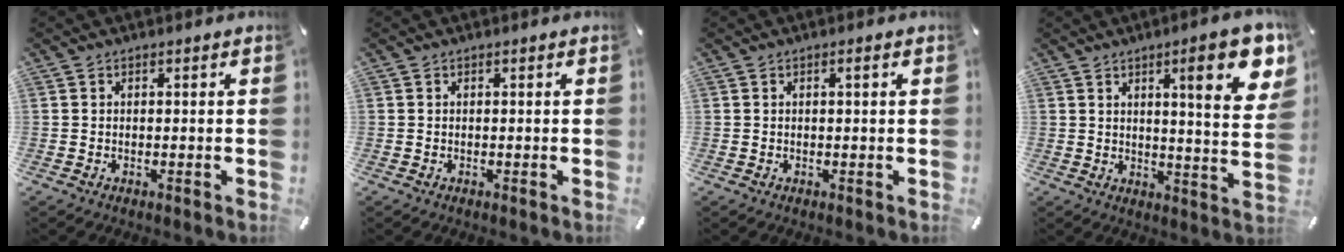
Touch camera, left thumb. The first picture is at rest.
{"total": 0.0}
{"total": 1.3, "force": [0.2, 0.1, 1.2], "torque": [-0.023, -0.001, 0.003]}
{"total": 15.5, "force": [7.0, 3.1, 13.5], "torque": [-0.187, -0.035, 0.099]}